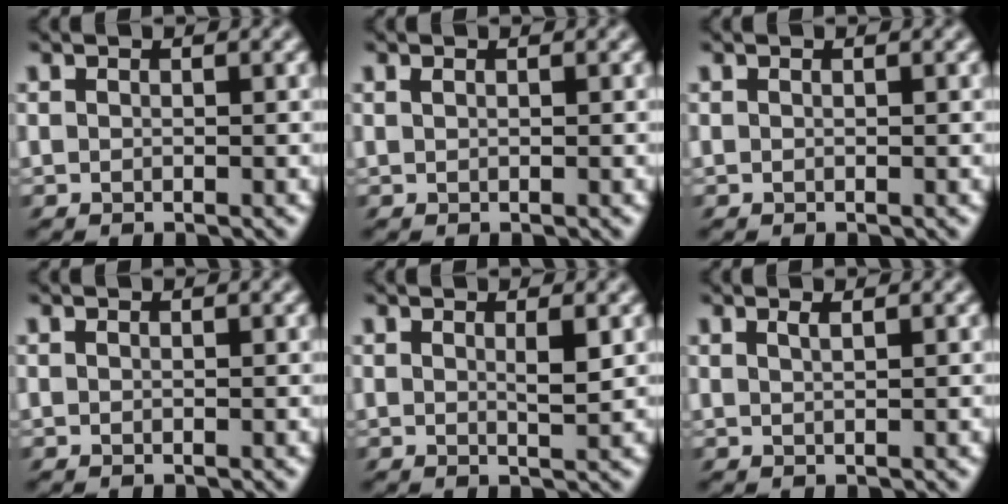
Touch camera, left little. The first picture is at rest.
{"total": 0.0}
{"total": 0.0}
{"total": 0.0}
{"total": 1.6, "force": [0.7, 0.1, 1.4], "torque": [-0.031, -0.005, 0.015]}
{"total": 0.9, "force": [0.6, -0.6, 0.4], "torque": [-0.007, -0.001, 0.011]}